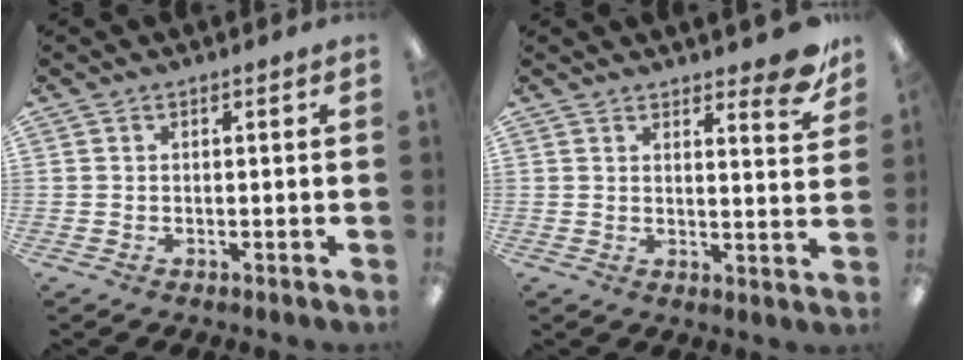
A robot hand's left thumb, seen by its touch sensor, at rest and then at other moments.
{"total": 7.2, "force": [5.8, 1.9, 3.7], "torque": [-0.032, -0.042, 0.096]}